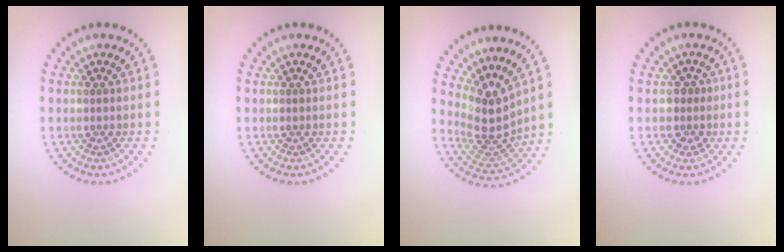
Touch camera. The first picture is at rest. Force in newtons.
{"total": 0.0}
{"total": 3.9, "press": 3.0, "slide": 2.5}
{"total": 1.6, "press": 1.3, "slide": 0.9}